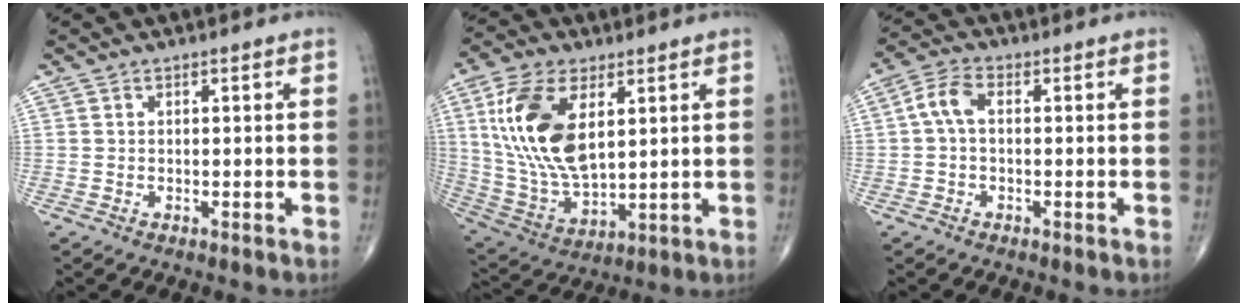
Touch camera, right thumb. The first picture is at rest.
{"total": 17.9, "force": [5.1, 9.2, 14.5], "torque": [-0.286, -0.019, 0.105]}
{"total": 4.6, "force": [0.1, 2.5, 3.8], "torque": [-0.080, 0.016, -0.005]}